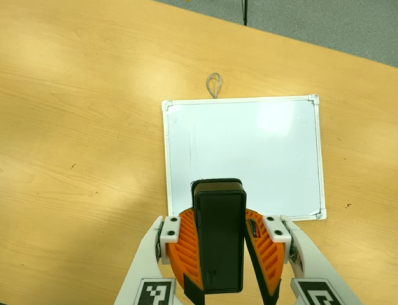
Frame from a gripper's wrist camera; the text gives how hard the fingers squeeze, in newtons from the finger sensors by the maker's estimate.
{"total": 9.4, "left": 9.6, "right": 9.2}